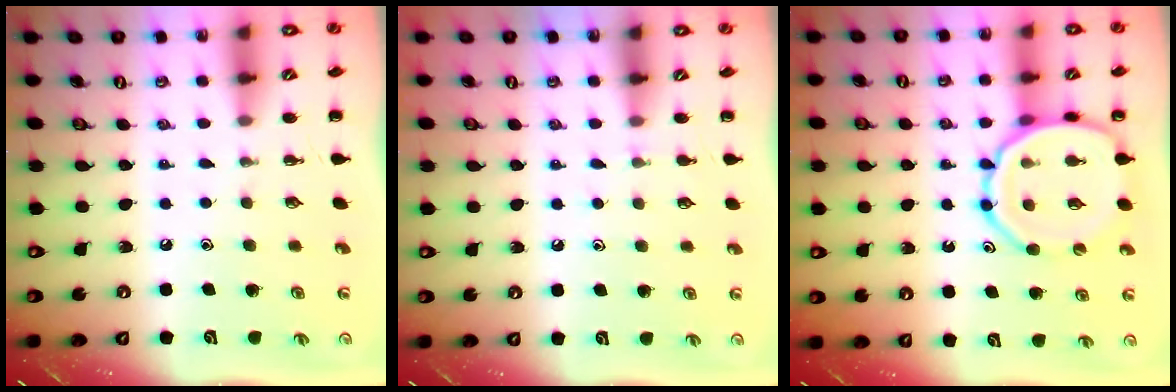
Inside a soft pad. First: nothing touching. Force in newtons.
{"total": 3.2, "press": 3.0, "slide": 1.2}
{"total": 13.3, "press": 13.1, "slide": 2.3}